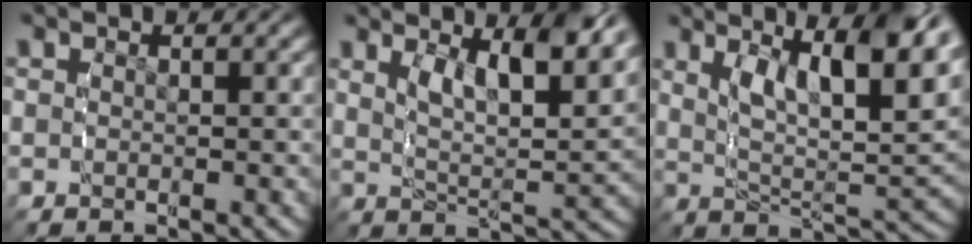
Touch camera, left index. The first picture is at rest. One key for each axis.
{"total": 7.8, "fx": 3.5, "fy": 2.7, "fz": 6.5, "tx": -0.087, "ty": -0.011, "tz": 0.058}
{"total": 11.7, "fx": 4.3, "fy": 4.8, "fz": 9.8, "tx": -0.122, "ty": 0.000, "tz": 0.066}